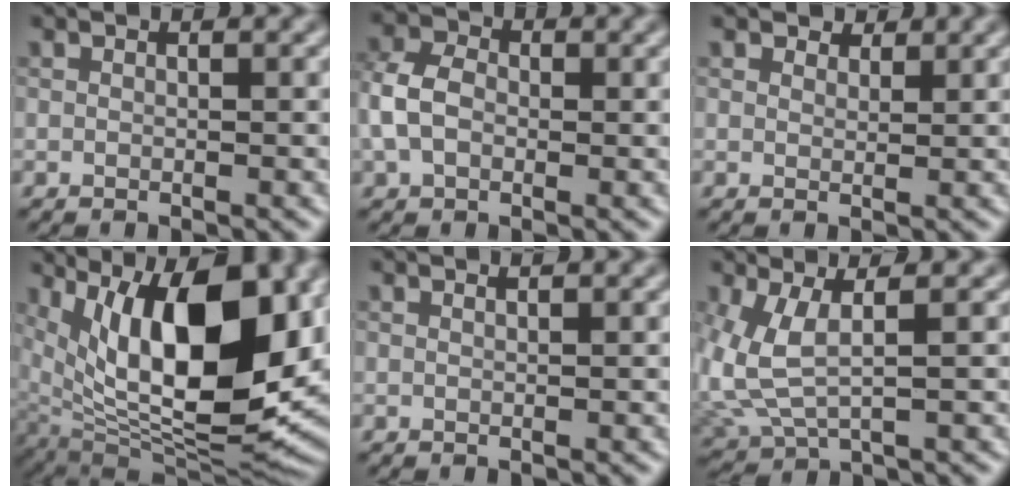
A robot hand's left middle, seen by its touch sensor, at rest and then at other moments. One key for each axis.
{"total": 4.0, "fx": -0.2, "fy": 3.0, "fz": 2.5, "tx": -0.072, "ty": 0.006, "tz": -0.011}
{"total": 1.7, "fx": 1.6, "fy": 0.5, "fz": 0.1, "tx": -0.011, "ty": -0.003, "tz": 0.024}
{"total": 17.0, "fx": 5.3, "fy": 7.9, "fz": 14.1, "tx": -0.212, "ty": 0.008, "tz": 0.098}
{"total": 0.6, "fx": 0.6, "fy": 0.1, "fz": 0.3, "tx": -0.006, "ty": -0.004, "tz": 0.001}
{"total": 4.3, "fx": 0.5, "fy": 1.8, "fz": 3.8, "tx": -0.123, "ty": -0.014, "tz": 0.022}